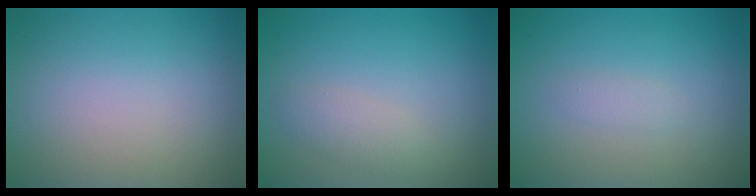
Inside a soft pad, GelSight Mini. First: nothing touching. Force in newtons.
{"total": 1.6, "press": 1.6, "slide": 0.1}
{"total": 0.8, "press": 0.8, "slide": 0.0}